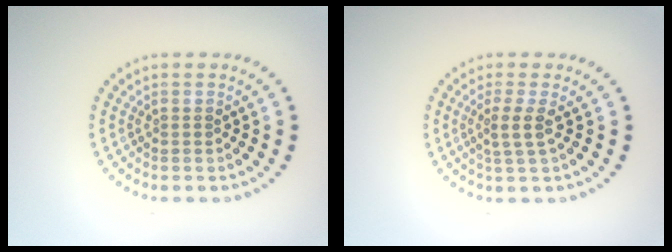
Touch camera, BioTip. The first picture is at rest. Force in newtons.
{"total": 1.9, "press": 1.4, "slide": 1.2}